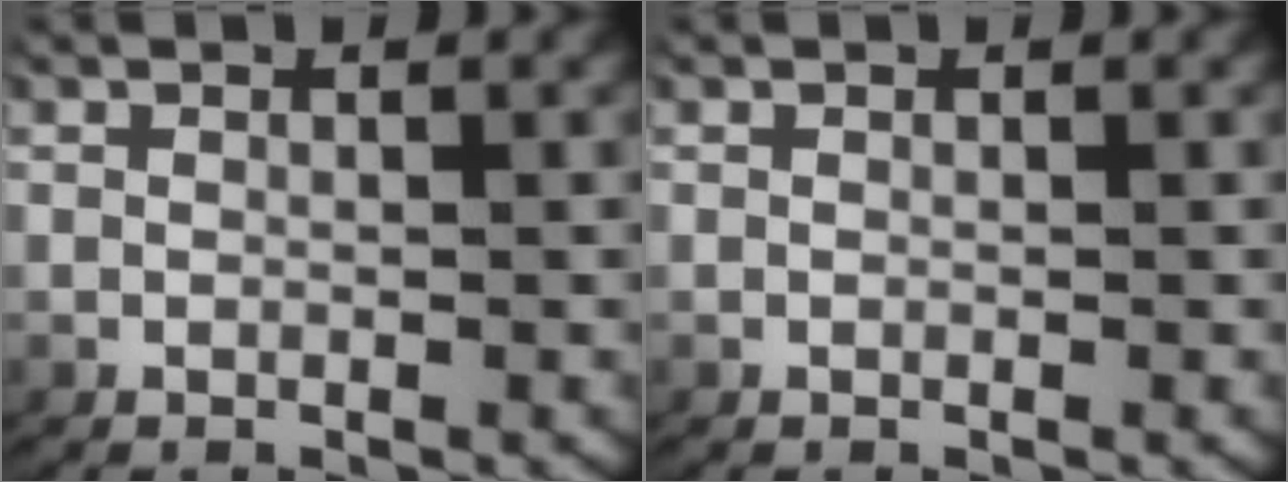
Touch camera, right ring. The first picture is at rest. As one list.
[{"total": 0.0}]